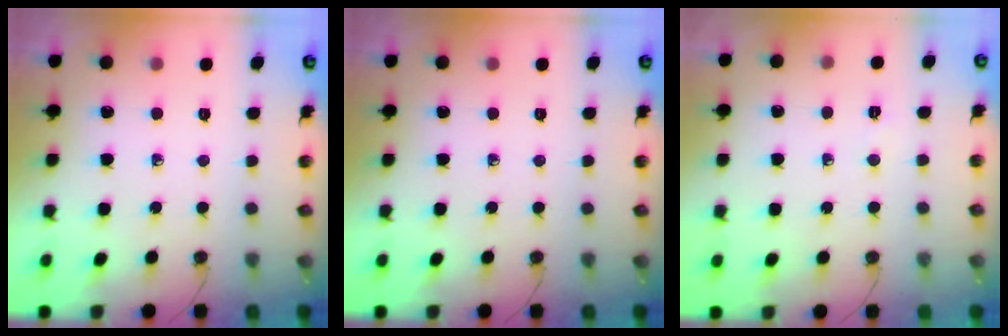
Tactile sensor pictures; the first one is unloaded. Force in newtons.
{"total": 0.0}
{"total": 5.7, "press": 2.4, "slide": 5.2}